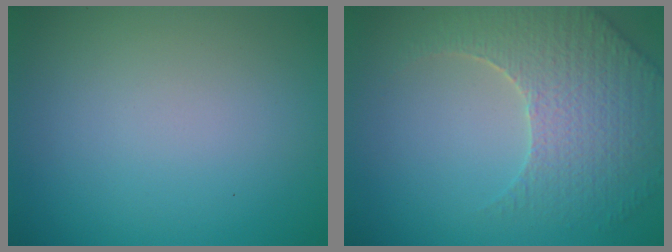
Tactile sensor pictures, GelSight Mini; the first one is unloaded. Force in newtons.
{"total": 5.0, "press": 4.6, "slide": 1.9}